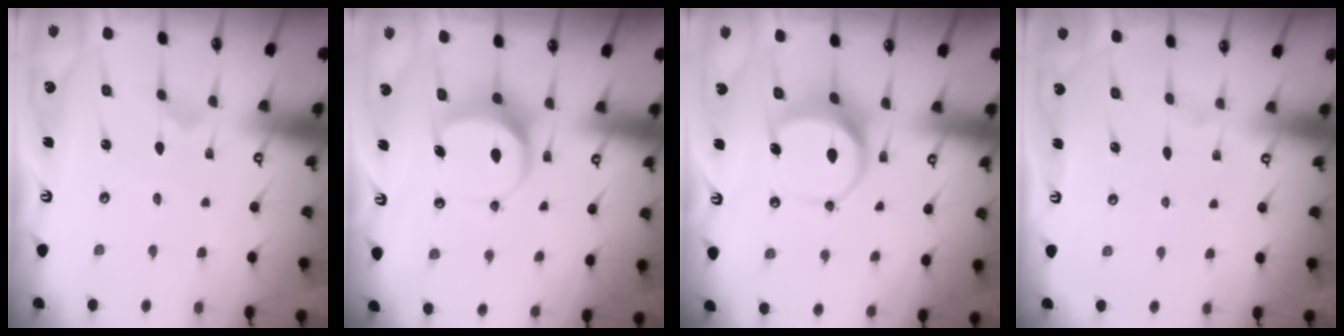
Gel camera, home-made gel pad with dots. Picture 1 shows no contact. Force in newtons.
{"total": 6.7, "press": 6.7, "slide": 0.5}
{"total": 7.7, "press": 7.6, "slide": 0.8}
{"total": 0.0}